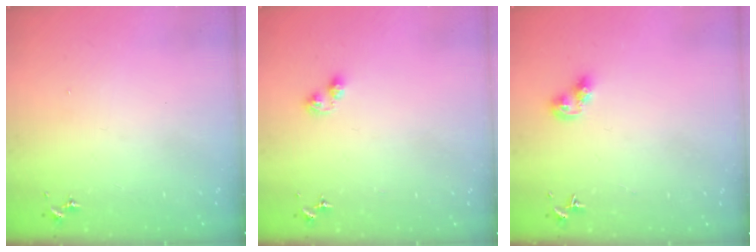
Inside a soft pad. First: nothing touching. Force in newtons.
{"total": 3.9, "press": 3.8, "slide": 0.5}
{"total": 7.1, "press": 7.0, "slide": 0.8}